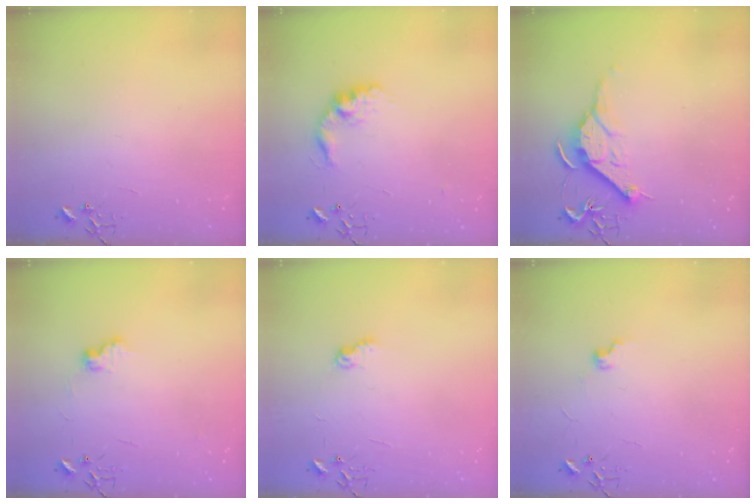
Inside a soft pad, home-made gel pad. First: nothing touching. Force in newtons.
{"total": 11.9, "press": 11.9, "slide": 0.7}
{"total": 11.4, "press": 11.4, "slide": 0.8}
{"total": 7.6, "press": 7.5, "slide": 0.4}
{"total": 6.3, "press": 6.3, "slide": 0.1}
{"total": 5.9, "press": 5.9, "slide": 0.7}